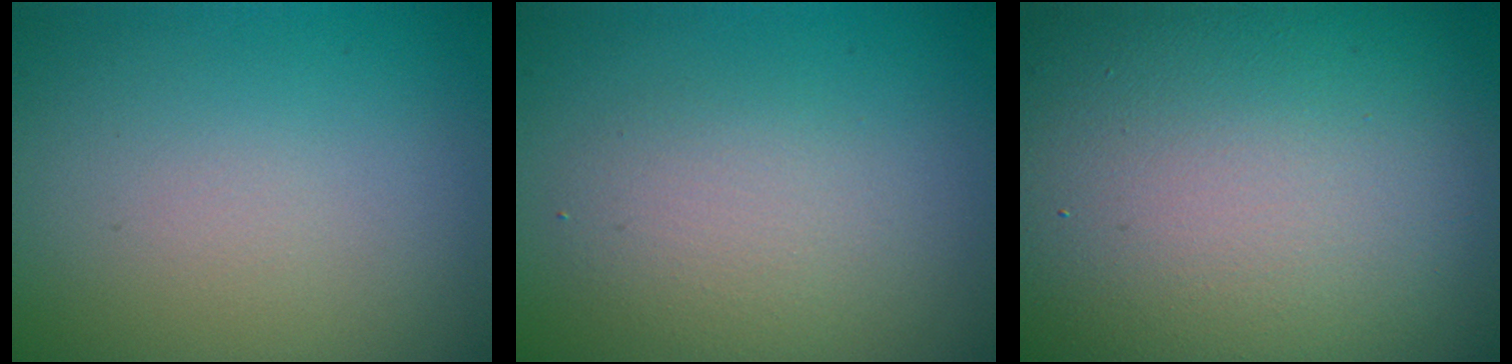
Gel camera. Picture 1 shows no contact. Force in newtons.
{"total": 2.6, "press": 2.6, "slide": 0.2}
{"total": 21.9, "press": 21.9, "slide": 1.2}